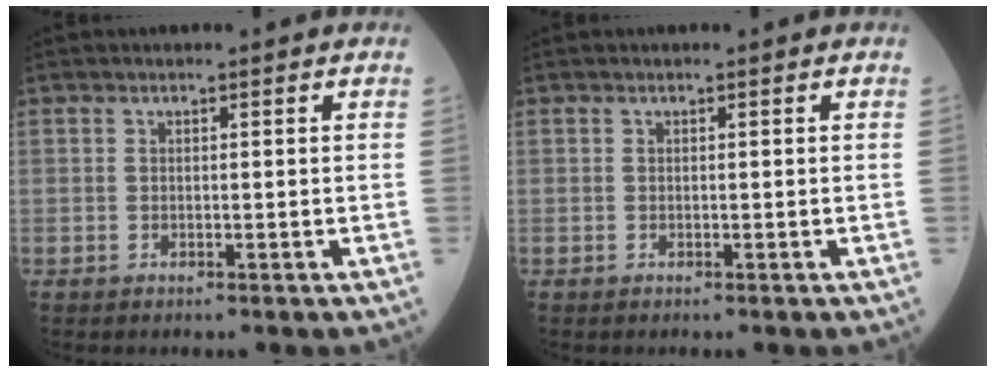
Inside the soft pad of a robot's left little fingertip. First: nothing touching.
{"total": 0.0}